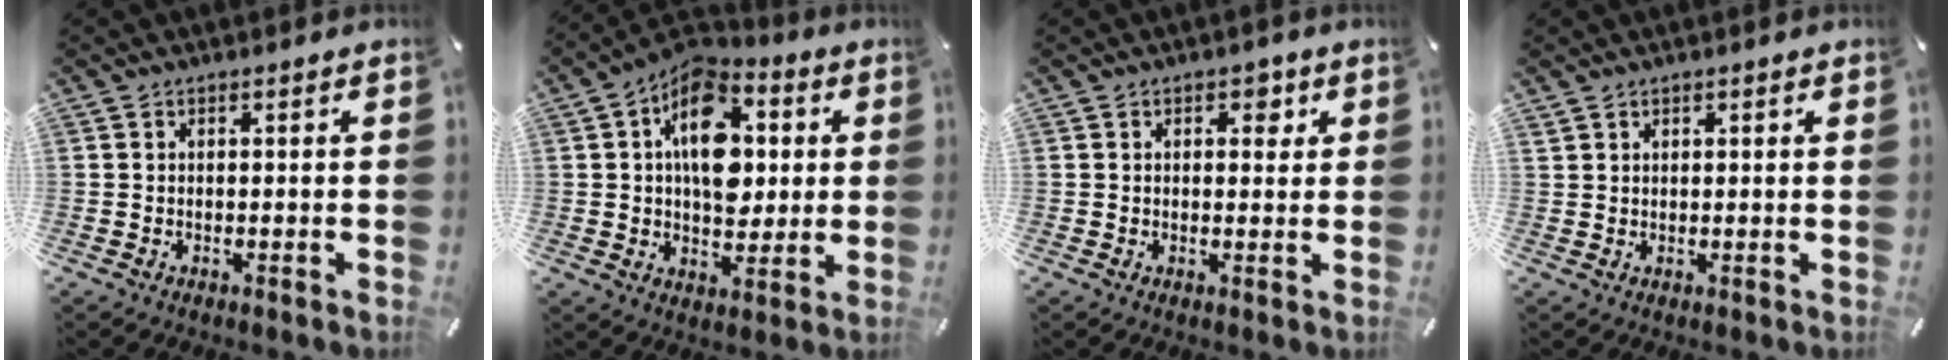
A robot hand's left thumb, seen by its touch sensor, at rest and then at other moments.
{"total": 16.5, "force": [2.4, 11.4, 11.7], "torque": [-0.178, -0.011, 0.043]}
{"total": 3.1, "force": [1.1, 2.1, 2.0], "torque": [-0.012, -0.005, 0.010]}
{"total": 1.0, "force": [0.9, 0.5, 0.1], "torque": [-0.003, -0.002, 0.018]}